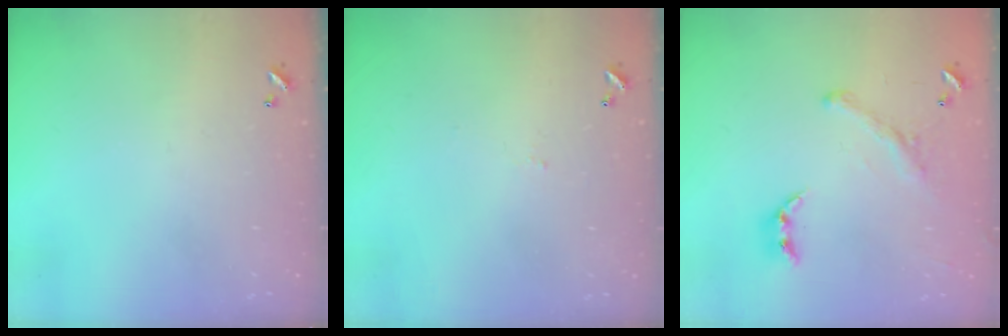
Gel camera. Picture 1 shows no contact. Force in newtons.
{"total": 1.7, "press": 1.6, "slide": 0.3}
{"total": 2.0, "press": 1.5, "slide": 1.2}